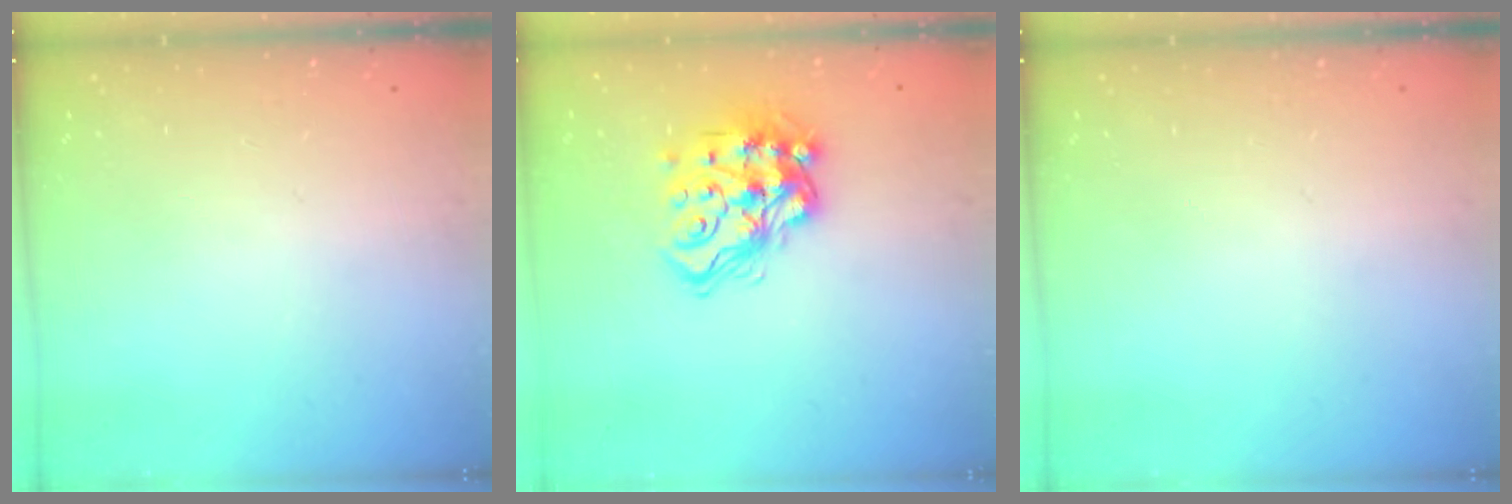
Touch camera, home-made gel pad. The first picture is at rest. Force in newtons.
{"total": 17.0, "press": 17.0, "slide": 0.9}
{"total": 0.0}